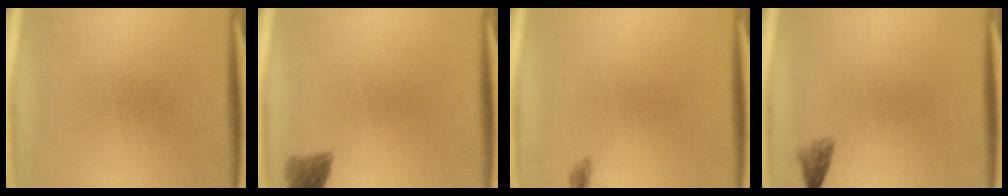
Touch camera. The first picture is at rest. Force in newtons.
{"total": 2.8}
{"total": 0.7}
{"total": 1.5}